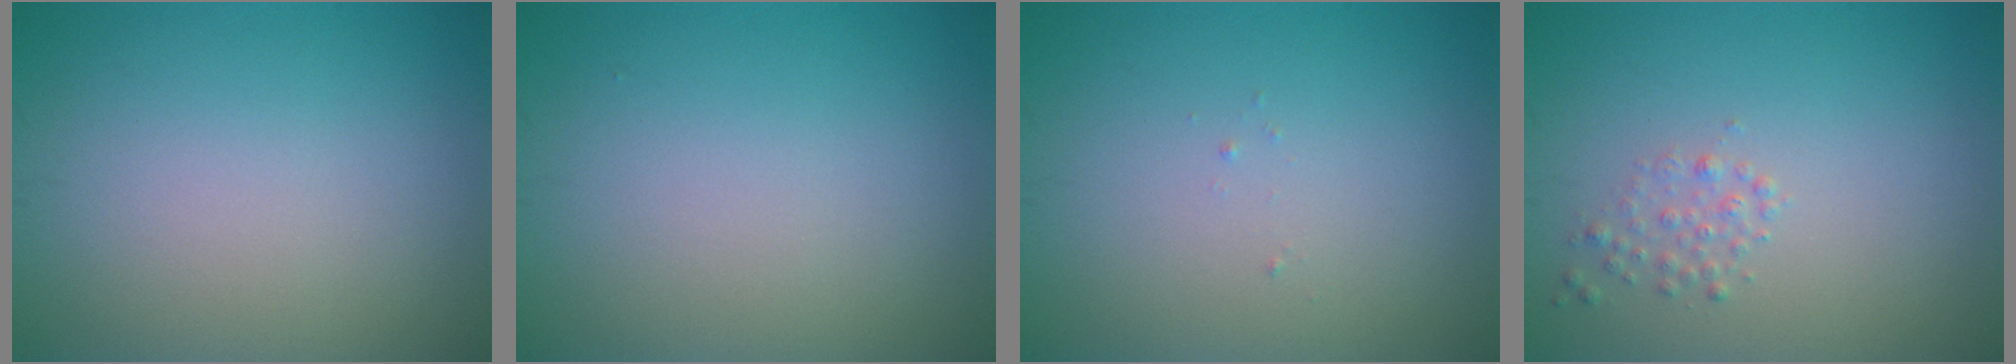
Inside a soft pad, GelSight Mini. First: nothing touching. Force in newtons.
{"total": 0.0}
{"total": 0.0}
{"total": 1.1, "press": 1.1, "slide": 0.0}